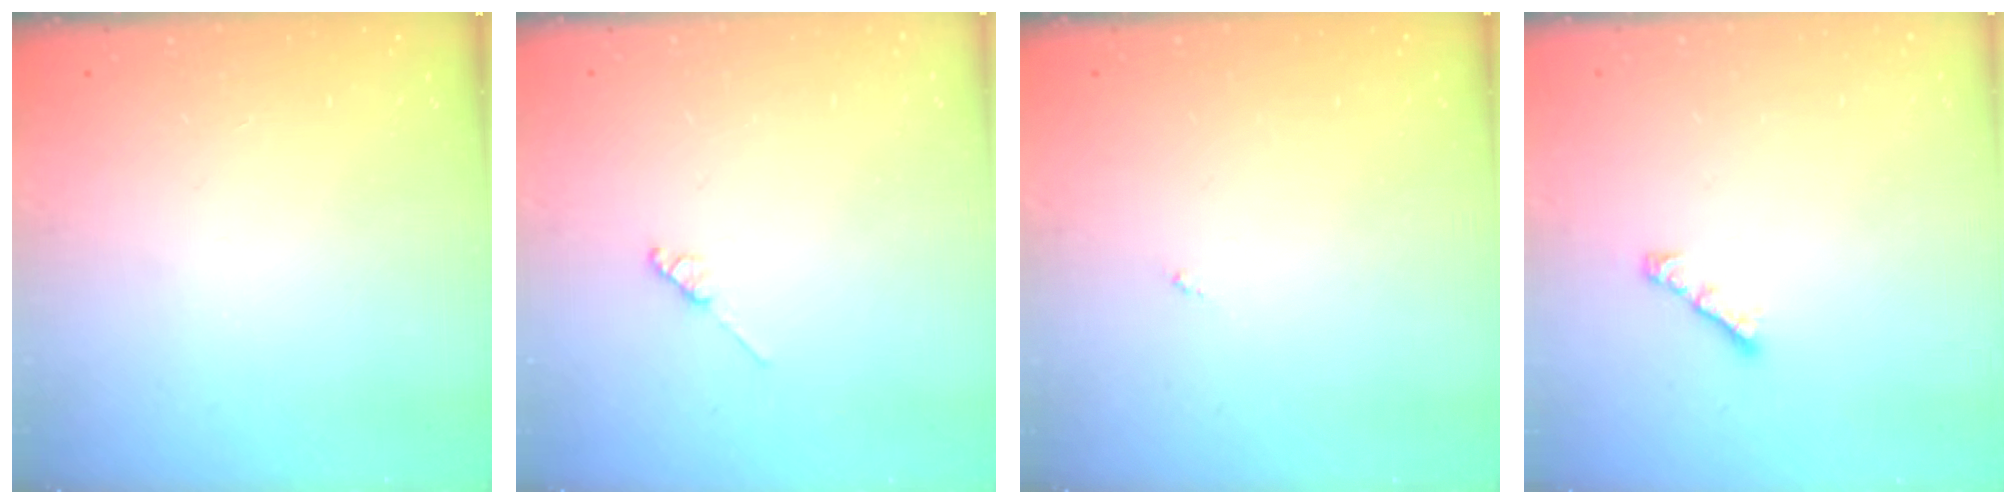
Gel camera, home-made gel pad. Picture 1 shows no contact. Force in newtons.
{"total": 2.0, "press": 1.9, "slide": 0.3}
{"total": 0.0}
{"total": 3.0, "press": 2.9, "slide": 0.7}